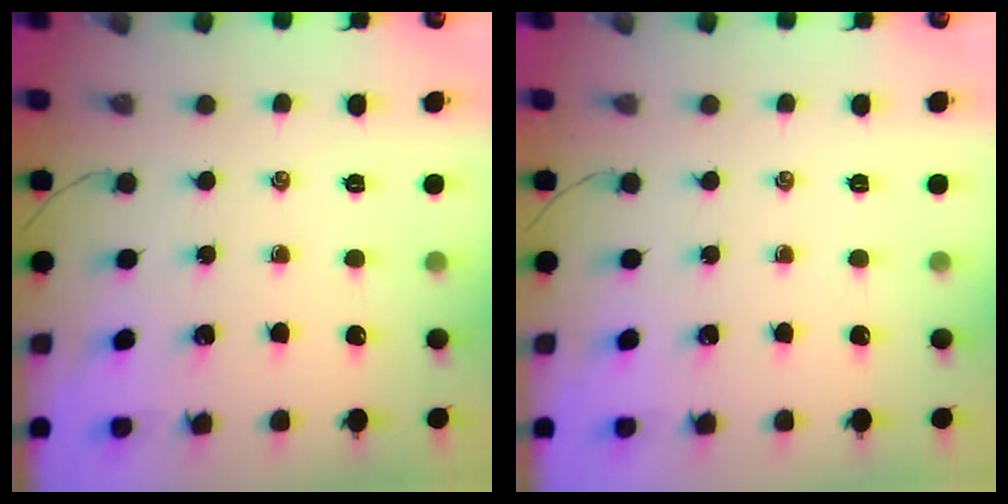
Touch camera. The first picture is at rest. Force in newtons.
{"total": 0.0}